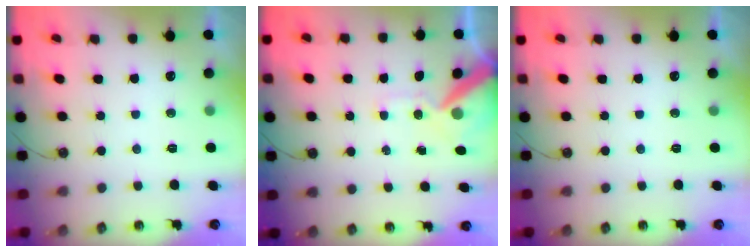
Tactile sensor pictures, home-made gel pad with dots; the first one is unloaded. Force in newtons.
{"total": 11.7, "press": 11.5, "slide": 1.8}
{"total": 0.0}